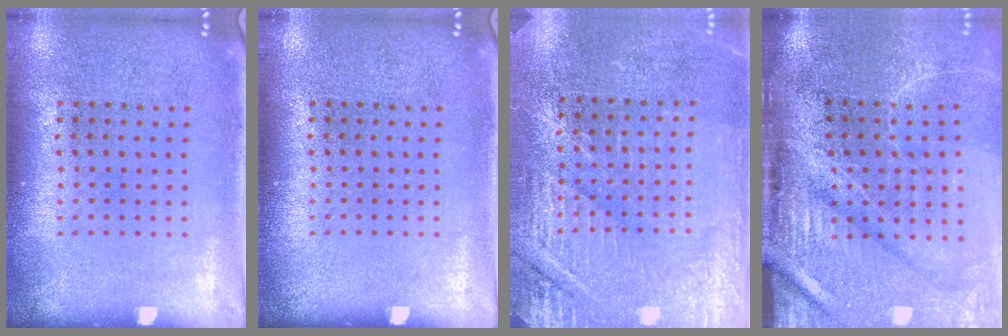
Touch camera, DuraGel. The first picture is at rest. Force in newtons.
{"total": 0.0}
{"total": 2.9, "press": 2.9, "slide": 0.3}
{"total": 4.5, "press": 3.7, "slide": 2.5}